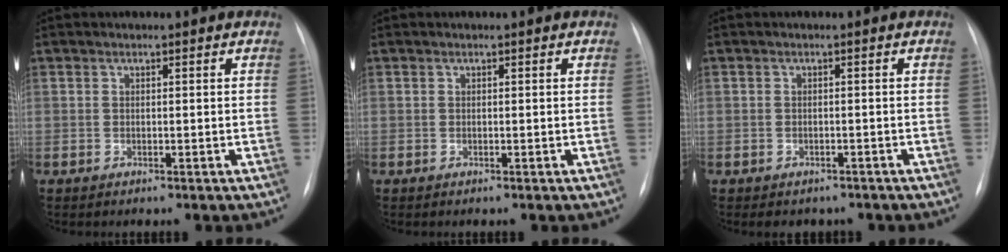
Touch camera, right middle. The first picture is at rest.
{"total": 0.0}
{"total": 3.5, "force": [-2.8, 2.1, 0.3], "torque": [-0.003, 0.009, -0.035]}